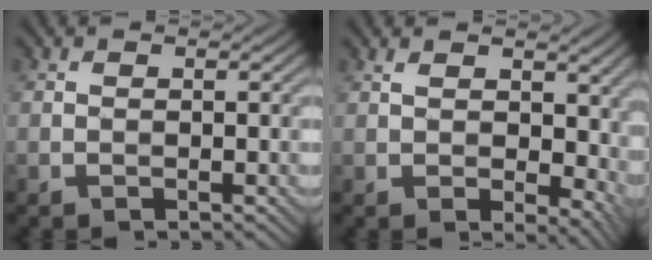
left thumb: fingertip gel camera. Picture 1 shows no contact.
{"total": 9.6, "force": [1.7, 6.3, 7.1], "torque": [-0.094, -0.018, 0.045]}